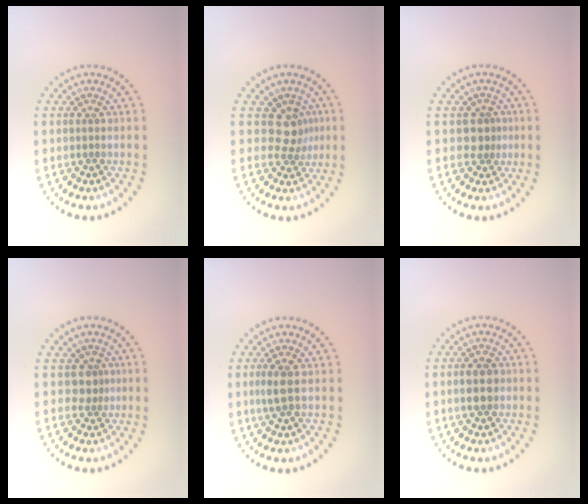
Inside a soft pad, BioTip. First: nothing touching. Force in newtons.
{"total": 2.2, "press": 1.6, "slide": 1.5}
{"total": 1.6, "press": 1.1, "slide": 1.1}
{"total": 1.3, "press": 0.8, "slide": 1.0}
{"total": 1.7, "press": 1.6, "slide": 0.6}
{"total": 2.2, "press": 2.2, "slide": 0.2}